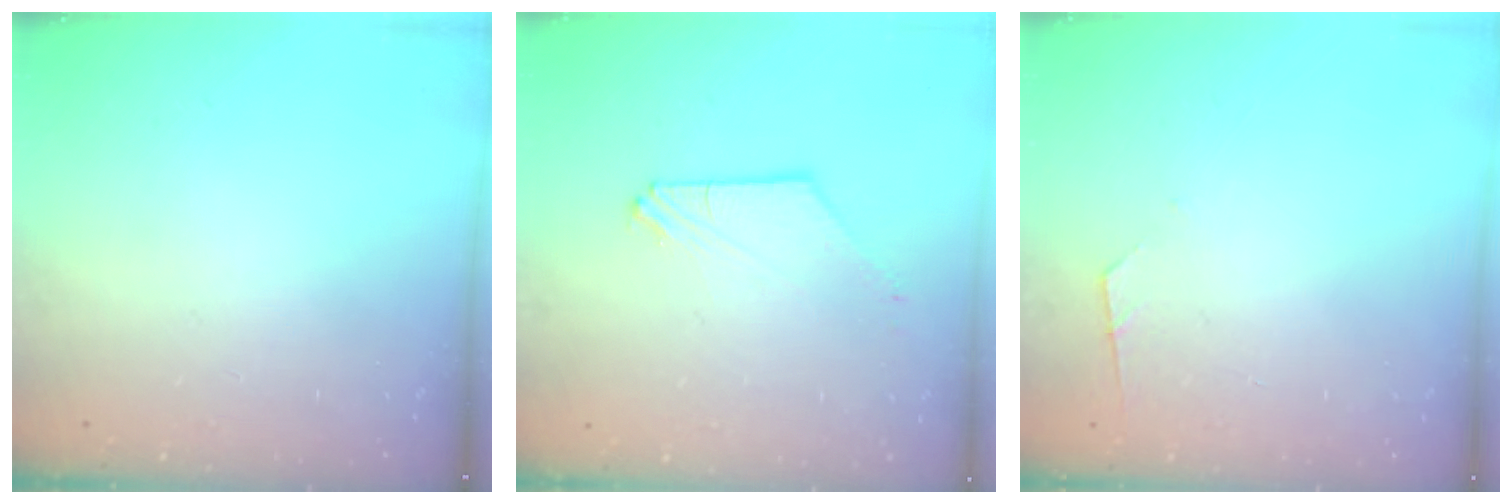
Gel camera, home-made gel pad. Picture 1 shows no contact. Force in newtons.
{"total": 0.0}
{"total": 3.6, "press": 3.5, "slide": 0.5}